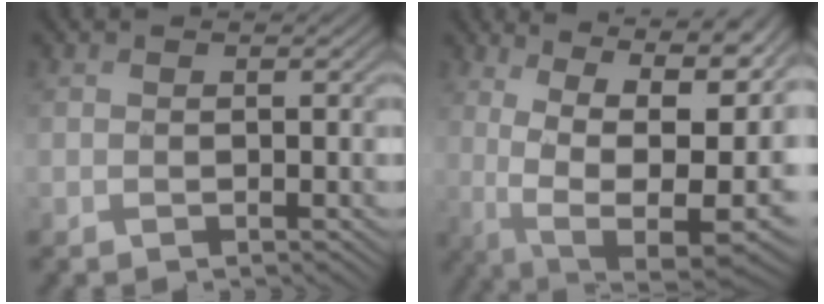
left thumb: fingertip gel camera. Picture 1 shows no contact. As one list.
[{"total": 16.4, "force": [2.0, 9.1, 13.5], "torque": [-0.217, 0.004, 0.058]}]